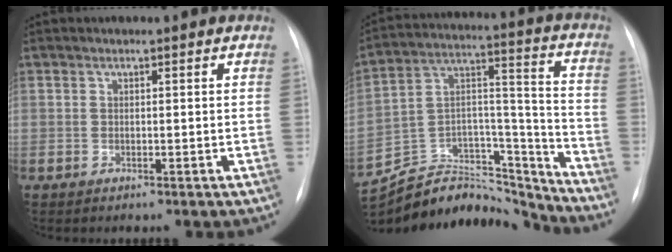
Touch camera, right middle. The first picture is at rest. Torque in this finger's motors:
{"motor_torque": [0.11, -0.20, -0.02, -0.02]}